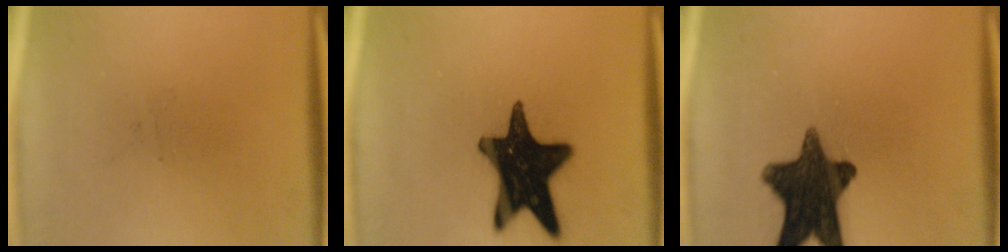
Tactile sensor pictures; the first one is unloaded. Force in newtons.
{"total": 18.3}
{"total": 13.9}